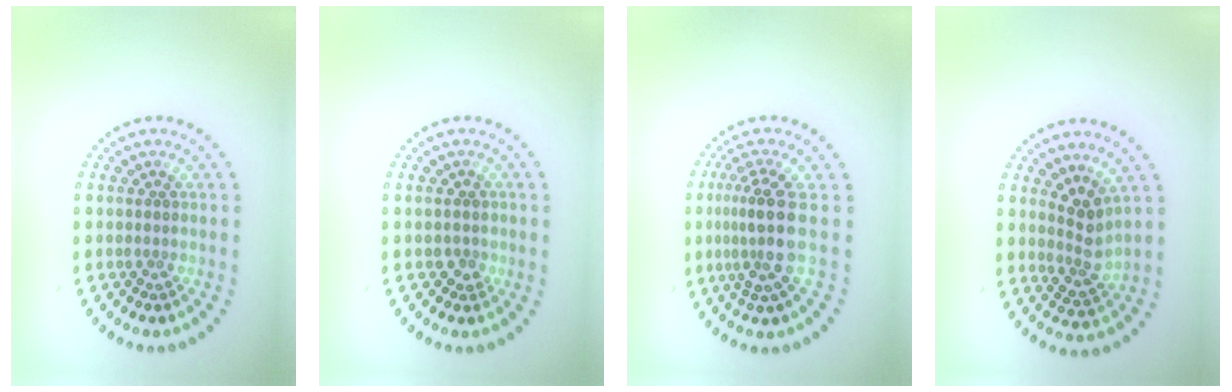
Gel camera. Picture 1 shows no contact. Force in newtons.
{"total": 0.9, "press": 0.8, "slide": 0.5}
{"total": 3.8, "press": 2.8, "slide": 2.6}
{"total": 2.8, "press": 2.1, "slide": 1.9}